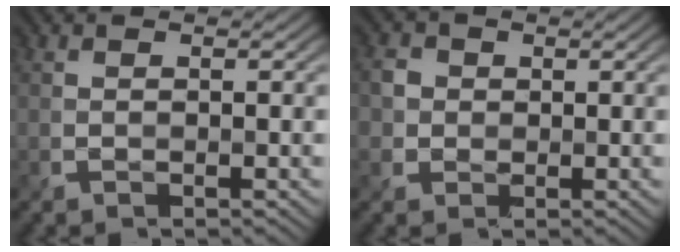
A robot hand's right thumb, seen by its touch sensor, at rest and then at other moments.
{"total": 2.3, "force": [0.1, 2.3, 0.4], "torque": [-0.016, -0.001, -0.001]}